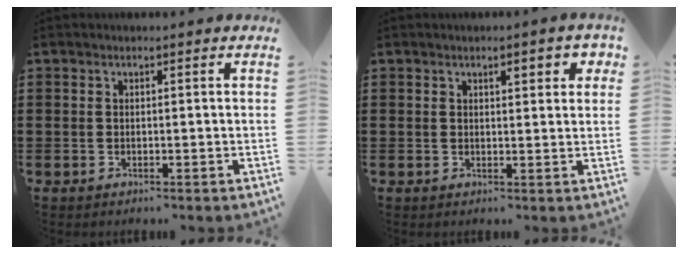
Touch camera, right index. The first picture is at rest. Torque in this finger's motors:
{"motor_torque": [0.17, -0.01, 0.09, 0.03]}